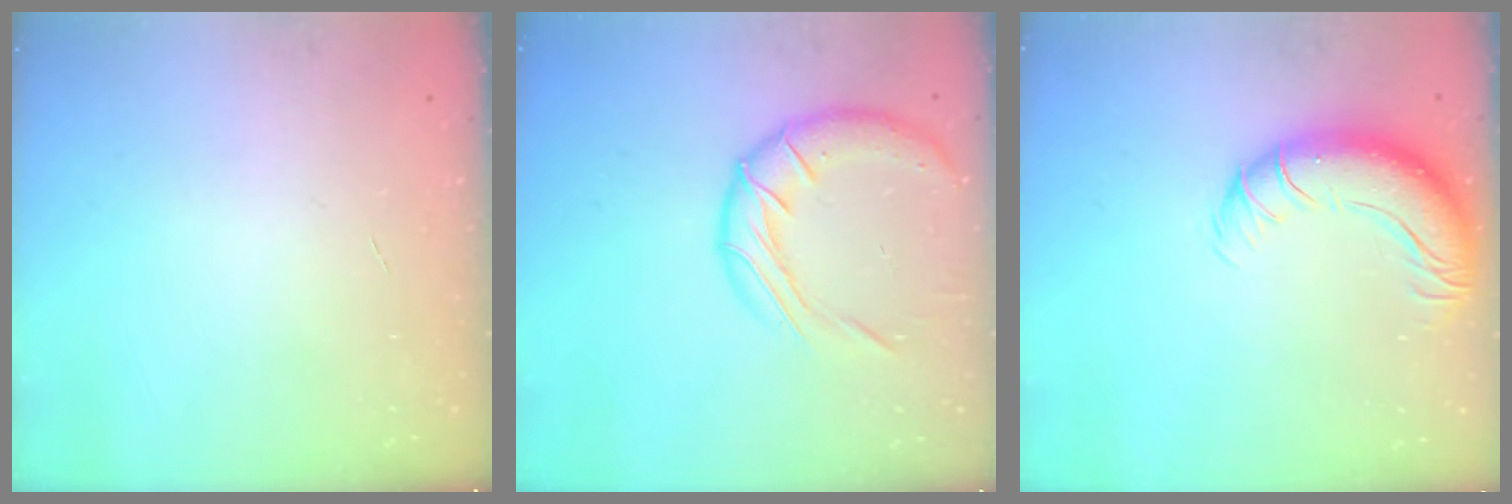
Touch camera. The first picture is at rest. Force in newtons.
{"total": 14.6, "press": 14.4, "slide": 2.4}
{"total": 11.7, "press": 11.3, "slide": 2.9}